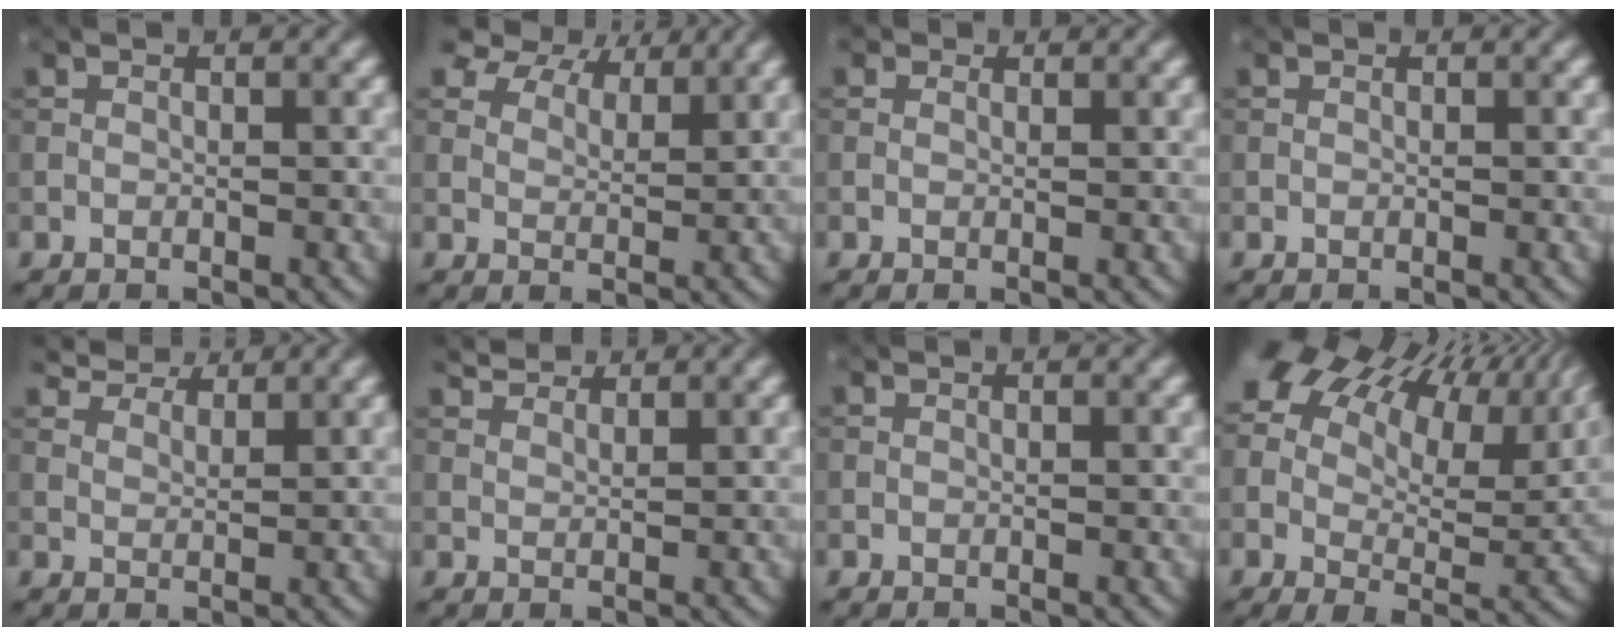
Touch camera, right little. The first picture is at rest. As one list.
[{"total": 8.7, "force": [7.2, 3.4, 3.4], "torque": [-0.072, -0.007, 0.123]}, {"total": 0.6, "force": [0.4, 0.4, 0.2], "torque": [-0.003, -0.003, 0.000]}, {"total": 0.0}, {"total": 5.0, "force": [4.5, 1.3, 1.6], "torque": [-0.039, -0.005, 0.087]}, {"total": 2.6, "force": [2.3, 0.7, 0.9], "torque": [-0.018, 0.005, 0.042]}, {"total": 0.0}, {"total": 16.6, "force": [7.8, 8.8, 11.7], "torque": [-0.191, 0.023, 0.132]}]